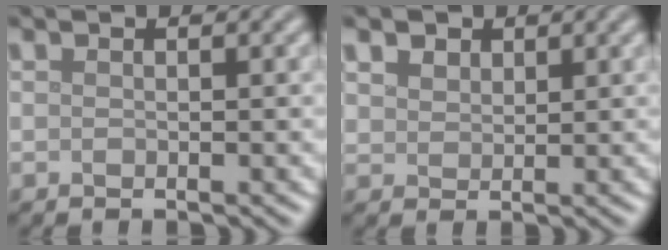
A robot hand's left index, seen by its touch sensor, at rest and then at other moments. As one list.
[{"total": 2.6, "force": [1.8, 1.6, 0.9], "torque": [-0.028, 0.002, 0.033]}]